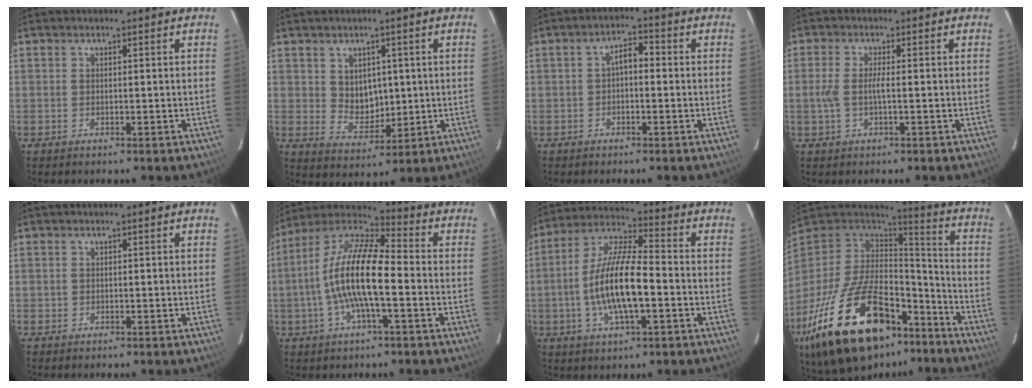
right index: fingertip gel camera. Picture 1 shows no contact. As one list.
[{"total": 6.0, "force": [1.4, 4.9, 3.1], "torque": [-0.049, 0.004, 0.039]}, {"total": 3.2, "force": [-0.4, 1.7, 2.7], "torque": [-0.047, 0.015, -0.006]}, {"total": 3.4, "force": [-0.5, 0.6, 3.4], "torque": [-0.069, 0.003, -0.009]}, {"total": 0.5, "force": [-0.3, 0.4, -0.1], "torque": [0.003, 0.000, -0.004]}, {"total": 14.5, "force": [-2.4, 3.7, 13.8], "torque": [-0.266, 0.009, -0.054]}, {"total": 14.1, "force": [-3.0, 4.1, 13.1], "torque": [-0.263, 0.005, -0.060]}, {"total": 34.0, "force": [-20.8, 15.7, 21.9], "torque": [-0.427, -0.023, -0.318]}]